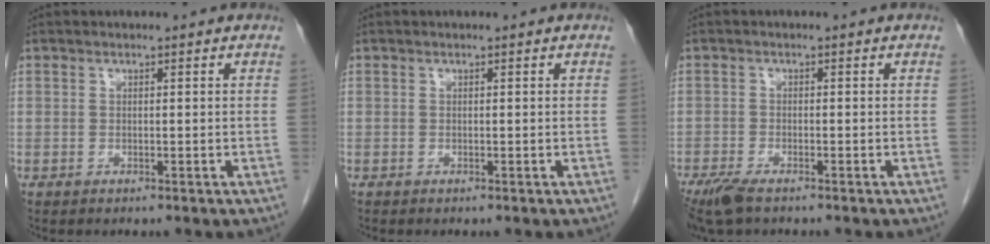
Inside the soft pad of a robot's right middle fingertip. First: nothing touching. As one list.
[{"total": 0.0}, {"total": 5.0, "force": [-3.7, 1.3, 3.1], "torque": [-0.065, -0.013, -0.066]}]